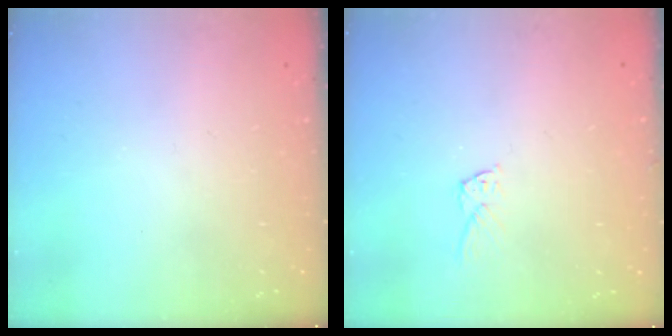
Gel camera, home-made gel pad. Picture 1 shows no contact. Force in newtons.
{"total": 4.7, "press": 4.7, "slide": 0.1}